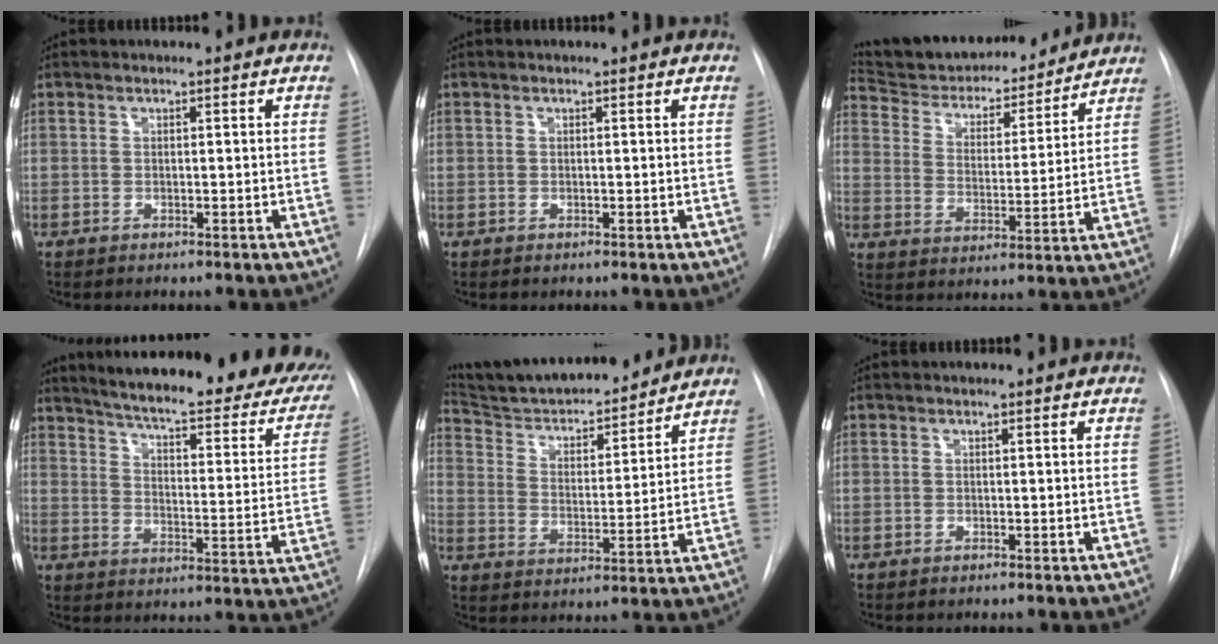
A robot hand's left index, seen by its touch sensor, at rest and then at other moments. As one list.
[{"total": 0.0}, {"total": 18.2, "force": [16.9, 4.6, 5.1], "torque": [-0.082, -0.005, 0.256]}, {"total": 29.6, "force": [24.5, 6.2, 15.4], "torque": [-0.214, -0.071, 0.291]}, {"total": 17.2, "force": [16.0, 2.6, 5.8], "torque": [-0.093, -0.008, 0.252]}, {"total": 0.0}]